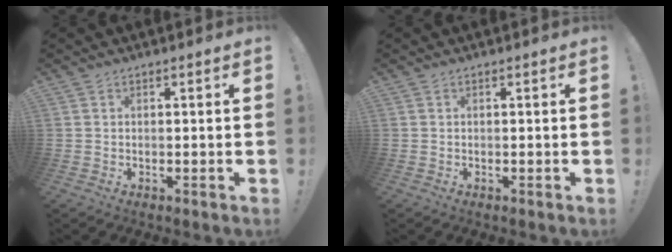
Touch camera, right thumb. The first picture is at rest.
{"total": 0.0}